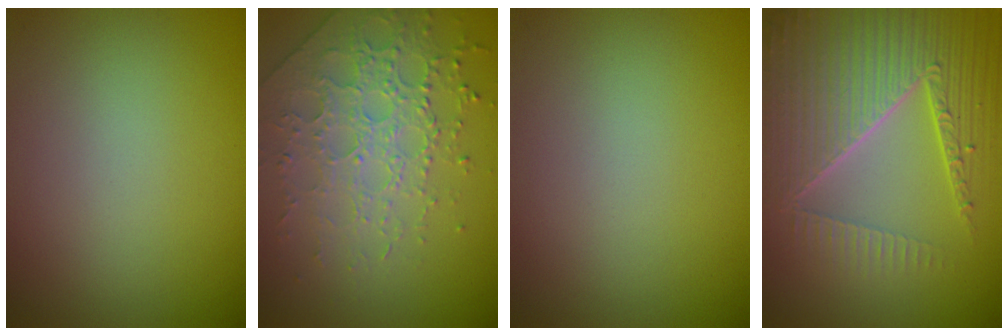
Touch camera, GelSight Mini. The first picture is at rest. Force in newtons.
{"total": 3.9, "press": 3.7, "slide": 1.0}
{"total": 0.0}
{"total": 7.3, "press": 5.5, "slide": 4.8}